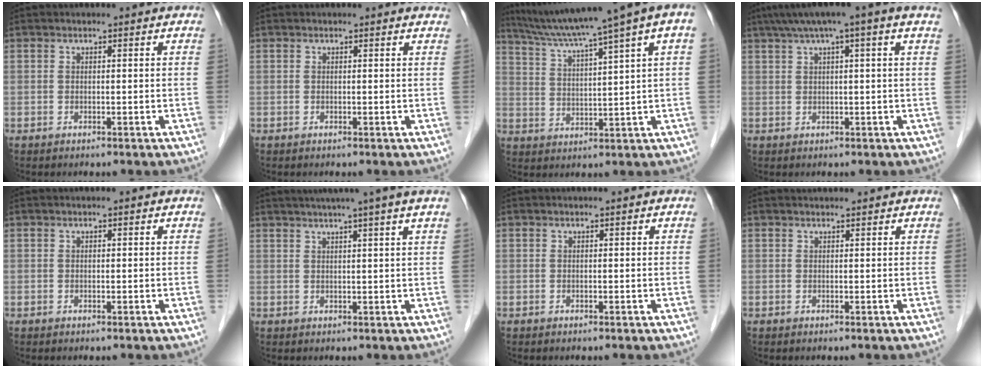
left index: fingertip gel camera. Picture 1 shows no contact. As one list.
[{"total": 0.7, "force": [0.7, 0.1, 0.1], "torque": [-0.009, -0.004, -0.003]}, {"total": 14.5, "force": [9.8, -0.8, 10.7], "torque": [-0.175, 0.029, 0.144]}, {"total": 7.3, "force": [4.7, -0.2, 5.6], "torque": [-0.087, 0.042, 0.068]}, {"total": 0.0}, {"total": 7.6, "force": [5.8, -1.7, 4.6], "torque": [-0.061, 0.020, 0.069]}, {"total": 0.0}, {"total": 1.2, "force": [1.2, 0.1, 0.1], "torque": [-0.010, 0.015, 0.022]}]